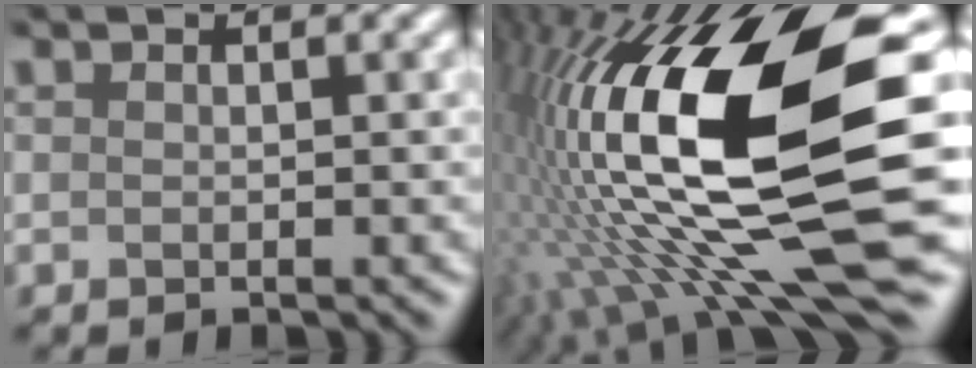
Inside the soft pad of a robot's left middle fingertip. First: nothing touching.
{"total": 19.0, "force": [-0.4, 6.1, 18.0], "torque": [-0.336, -0.014, 0.000]}